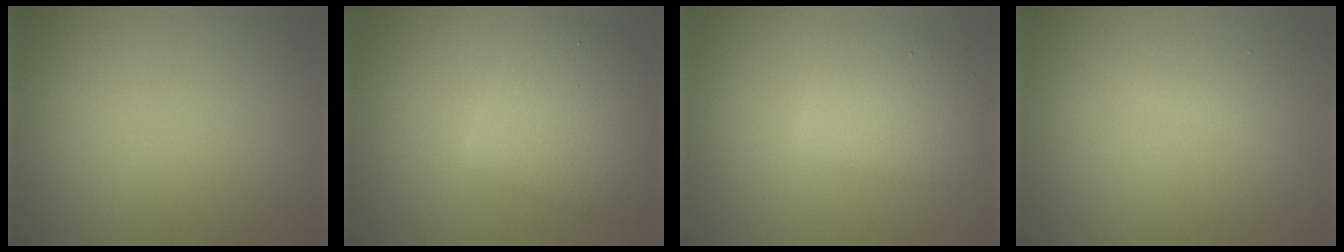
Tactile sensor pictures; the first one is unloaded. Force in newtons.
{"total": 5.3, "press": 5.3, "slide": 0.2}
{"total": 3.8, "press": 3.8, "slide": 0.2}
{"total": 1.2, "press": 1.2, "slide": 0.1}